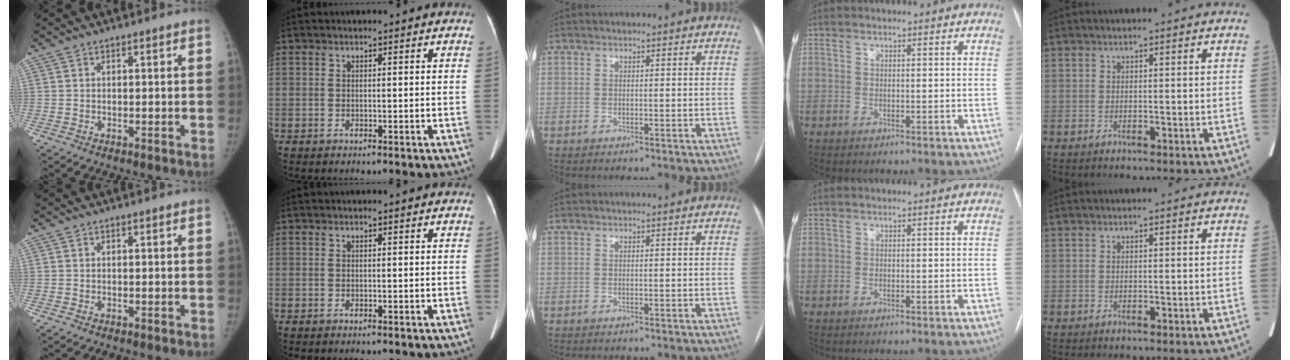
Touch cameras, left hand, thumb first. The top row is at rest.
{}